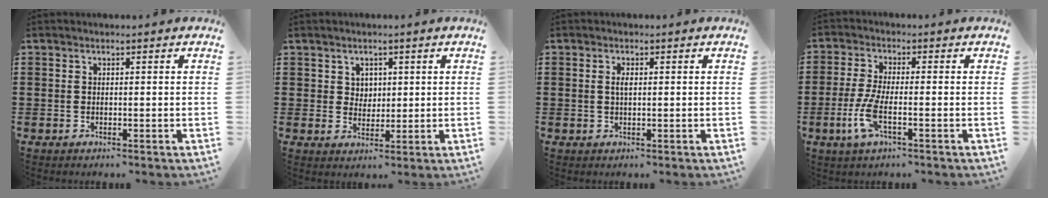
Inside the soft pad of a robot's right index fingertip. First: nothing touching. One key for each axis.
{"total": 2.6, "fx": 1.4, "fy": 2.1, "fz": 0.6, "tx": -0.020, "ty": 0.010, "tz": 0.025}
{"total": 1.4, "fx": 0.2, "fy": 0.5, "fz": 1.3, "tx": -0.027, "ty": 0.003, "tz": 0.002}
{"total": 5.9, "fx": -2.1, "fy": 1.4, "fz": 5.3, "tx": -0.130, "ty": -0.018, "tz": -0.047}